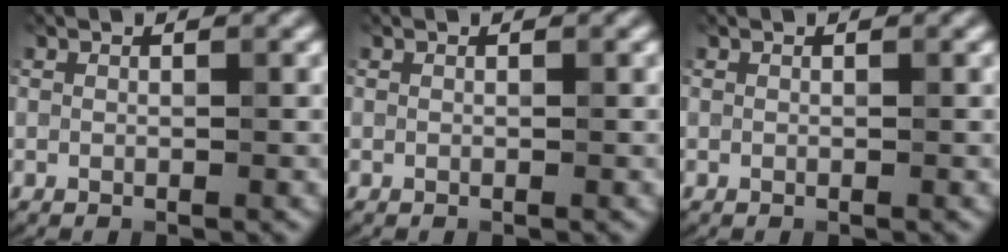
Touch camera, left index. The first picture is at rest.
{"total": 0.0}
{"total": 0.0}